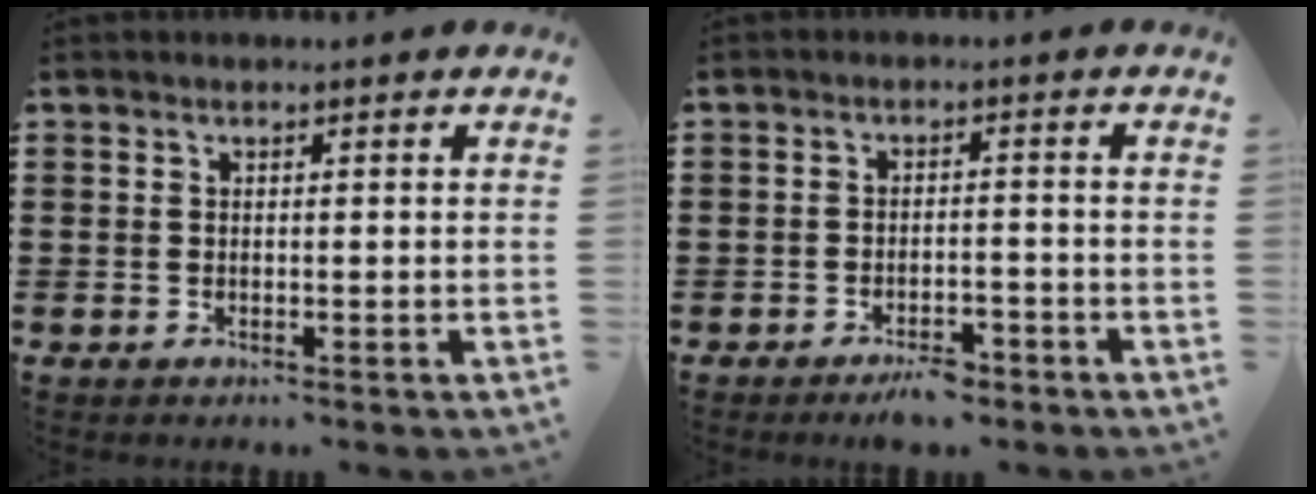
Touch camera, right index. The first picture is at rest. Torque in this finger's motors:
{"motor_torque": [0.40, -0.14, 0.13, 0.02]}